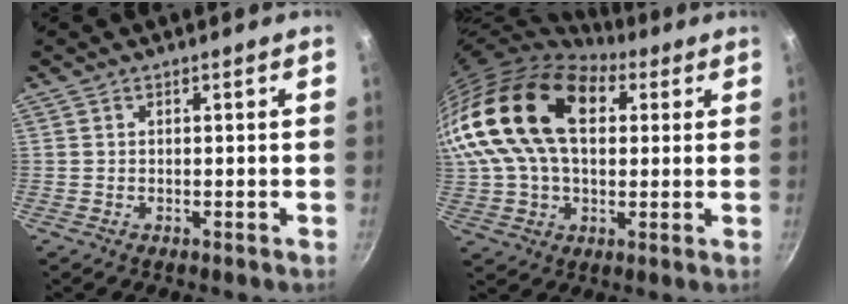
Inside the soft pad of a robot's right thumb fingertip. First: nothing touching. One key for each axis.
{"total": 24.7, "fx": 6.2, "fy": 15.7, "fz": 18.1, "tx": -0.347, "ty": 0.023, "tz": 0.100}